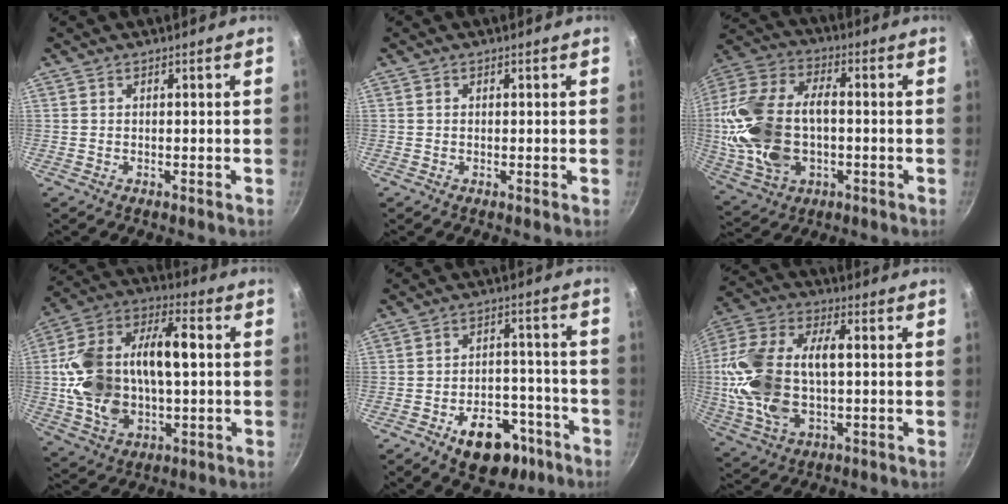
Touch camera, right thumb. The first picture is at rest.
{"total": 0.0}
{"total": 21.6, "force": [-1.4, 13.1, 17.0], "torque": [-0.369, 0.014, -0.019]}
{"total": 22.6, "force": [0.6, 12.8, 18.7], "torque": [-0.346, 0.022, 0.012]}
{"total": 13.1, "force": [-7.2, 7.9, 7.6], "torque": [-0.081, 0.054, -0.100]}
{"total": 20.7, "force": [0.1, 11.2, 17.4], "torque": [-0.380, 0.014, 0.006]}